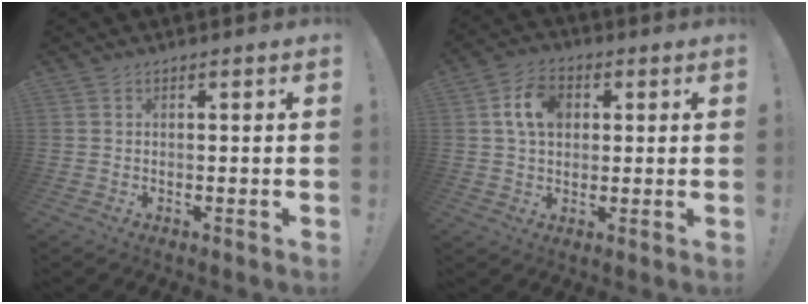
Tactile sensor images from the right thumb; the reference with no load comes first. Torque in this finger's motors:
{"motor_torque": [0.91, 1.88, 0.62, -0.58, 0.05]}